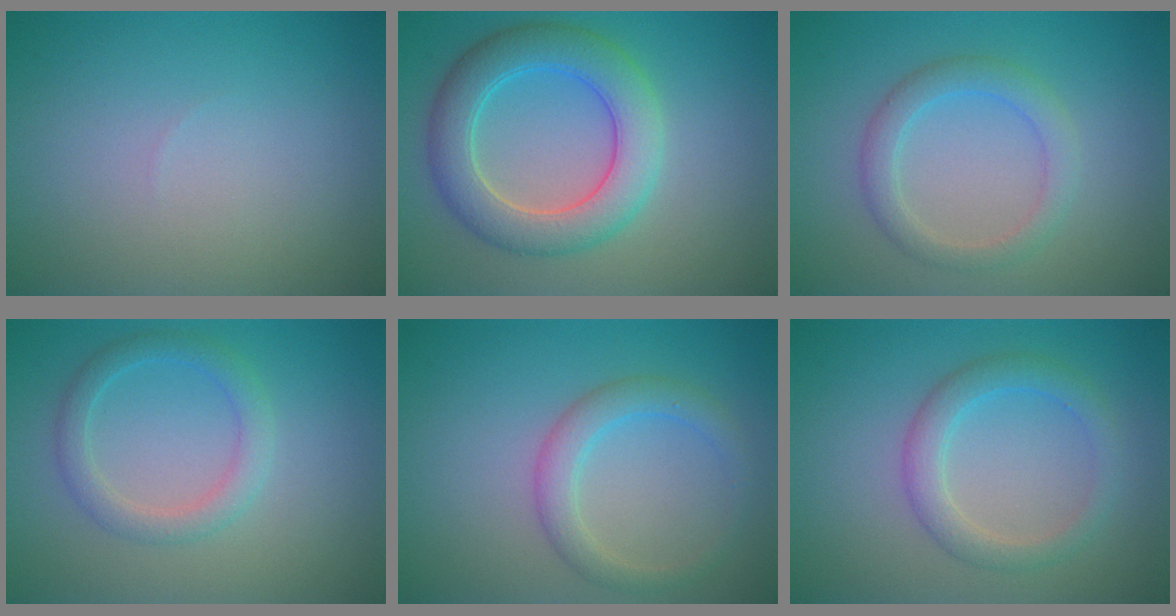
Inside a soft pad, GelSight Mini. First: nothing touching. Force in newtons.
{"total": 6.2, "press": 6.2, "slide": 0.3}
{"total": 2.9, "press": 2.8, "slide": 0.1}
{"total": 2.6, "press": 2.6, "slide": 0.2}
{"total": 2.8, "press": 2.8, "slide": 0.1}
{"total": 2.9, "press": 2.9, "slide": 0.1}